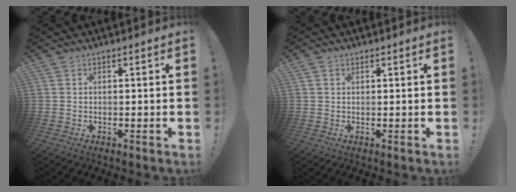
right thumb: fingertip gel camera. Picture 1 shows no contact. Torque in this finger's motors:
{"motor_torque": [-0.77, 0.17, -0.46, 0.06, 0.17]}